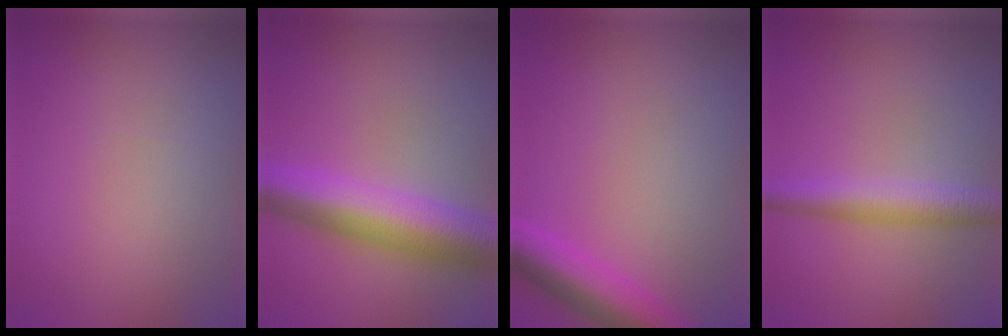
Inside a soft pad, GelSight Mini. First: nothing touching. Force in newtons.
{"total": 8.7, "press": 8.7, "slide": 0.3}
{"total": 5.5, "press": 5.5, "slide": 0.3}
{"total": 3.9, "press": 3.9, "slide": 0.1}